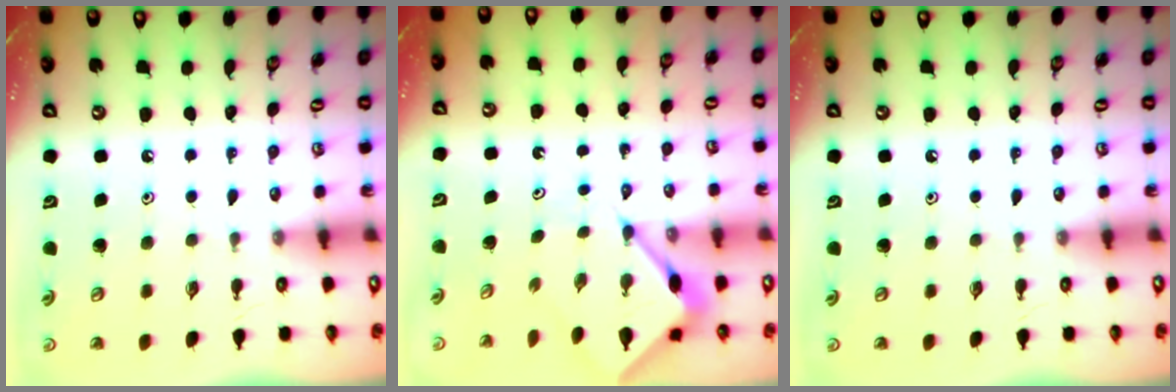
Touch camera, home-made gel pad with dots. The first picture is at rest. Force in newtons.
{"total": 6.7, "press": 6.6, "slide": 0.8}
{"total": 0.0}